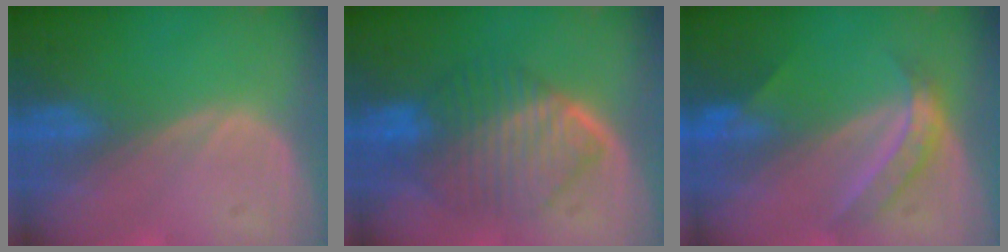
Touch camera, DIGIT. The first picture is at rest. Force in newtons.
{"total": 8.7, "press": 8.6, "slide": 0.6}
{"total": 5.7, "press": 4.8, "slide": 3.1}